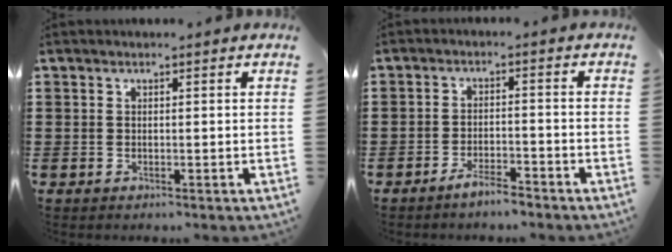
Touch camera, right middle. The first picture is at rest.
{"total": 3.2, "force": [-2.8, 0.3, 1.5], "torque": [-0.033, 0.003, -0.056]}